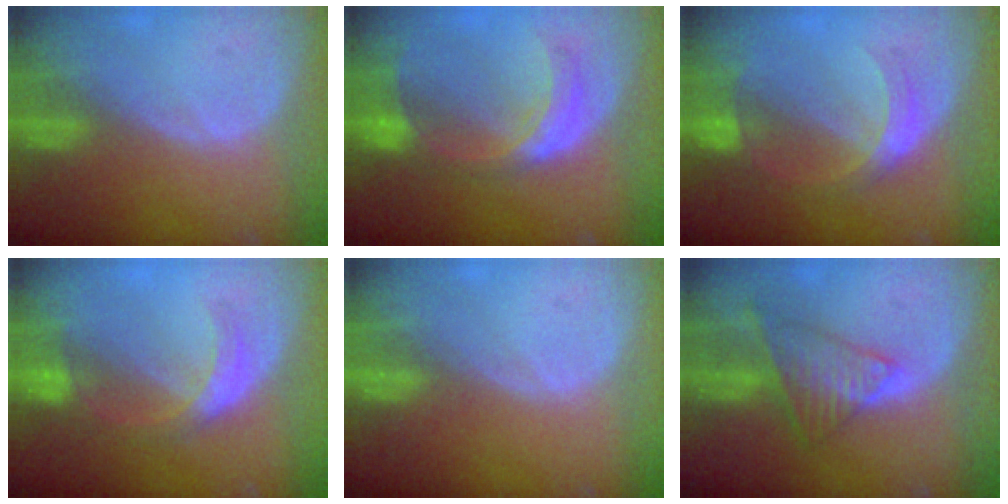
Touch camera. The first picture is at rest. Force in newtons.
{"total": 7.8, "press": 6.9, "slide": 3.7}
{"total": 5.0, "press": 4.8, "slide": 1.3}
{"total": 5.6, "press": 5.2, "slide": 2.1}
{"total": 0.0}
{"total": 7.6, "press": 6.4, "slide": 4.0}